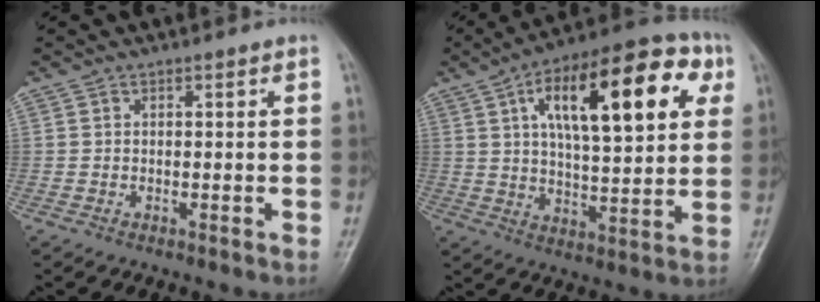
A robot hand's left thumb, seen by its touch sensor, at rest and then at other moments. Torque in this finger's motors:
{"motor_torque": [1.79, 1.84, 1.96, -0.81, 0.30]}